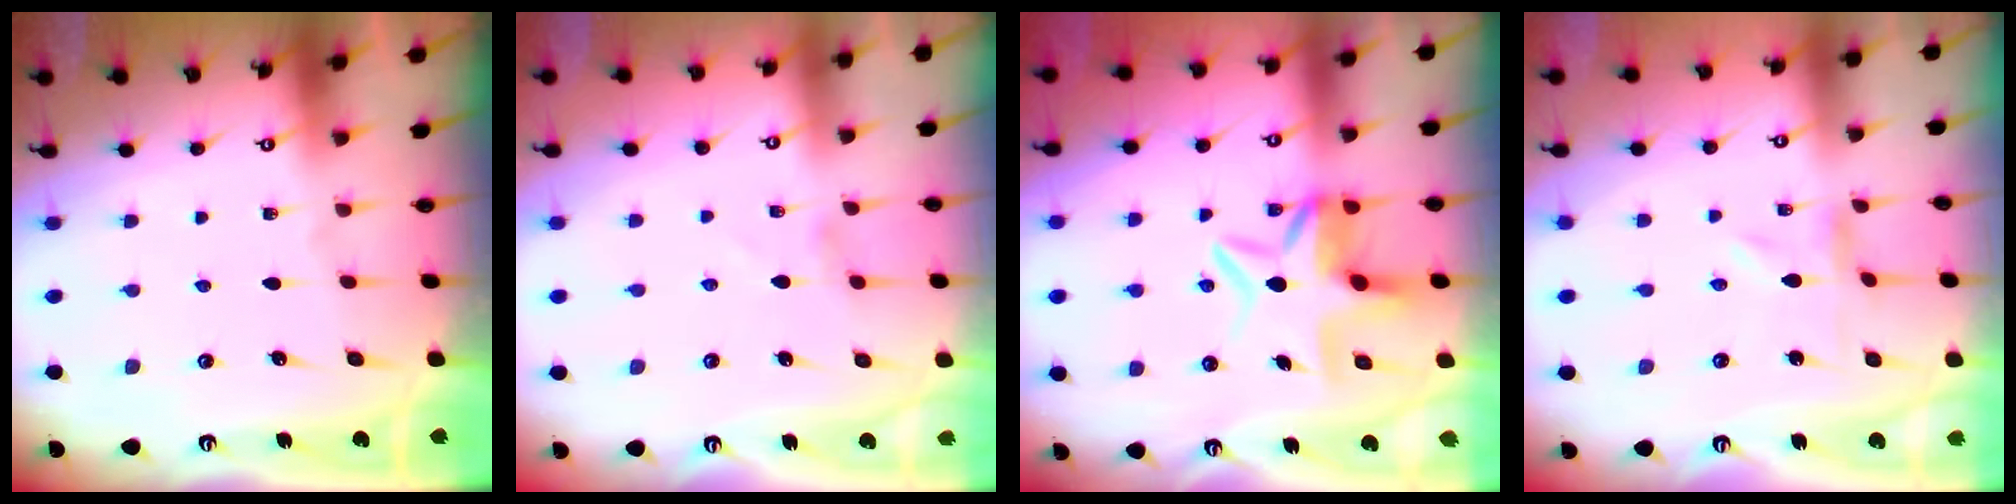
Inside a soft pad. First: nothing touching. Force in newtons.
{"total": 1.0, "press": 1.0, "slide": 0.3}
{"total": 6.5, "press": 6.2, "slide": 2.1}
{"total": 0.0}